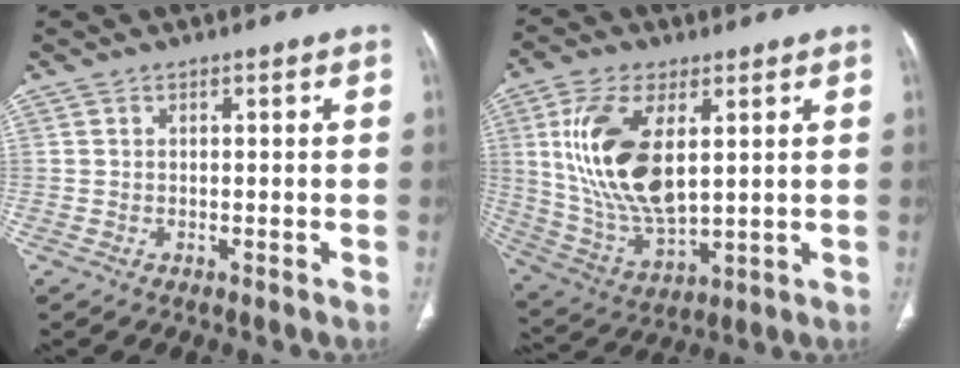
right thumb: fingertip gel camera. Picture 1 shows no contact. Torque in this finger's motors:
{"motor_torque": [0.47, 4.54, 1.71, 0.64, 0.53]}